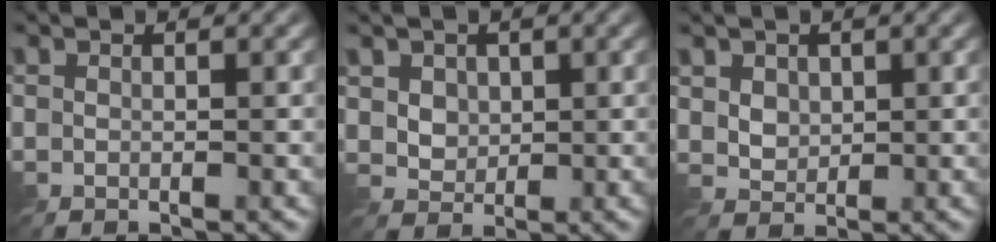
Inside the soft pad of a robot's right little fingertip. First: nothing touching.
{"total": 3.2, "force": [1.3, 2.6, 1.5], "torque": [-0.051, -0.003, 0.034]}
{"total": 2.8, "force": [1.2, 2.1, 1.4], "torque": [-0.052, -0.001, 0.036]}